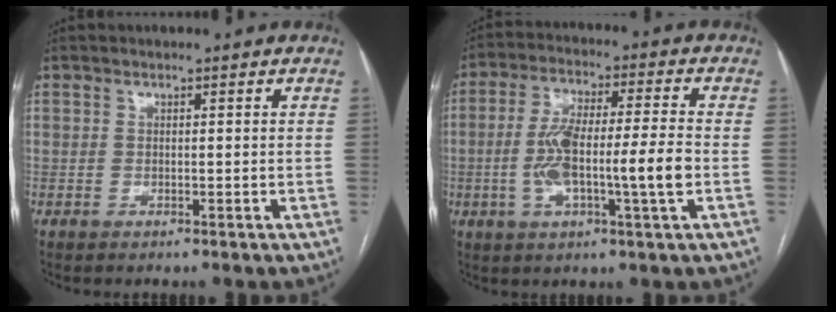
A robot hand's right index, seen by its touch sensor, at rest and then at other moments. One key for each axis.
{"total": 12.1, "fx": -2.3, "fy": 1.0, "fz": 11.9, "tx": -0.223, "ty": 0.011, "tz": -0.043}